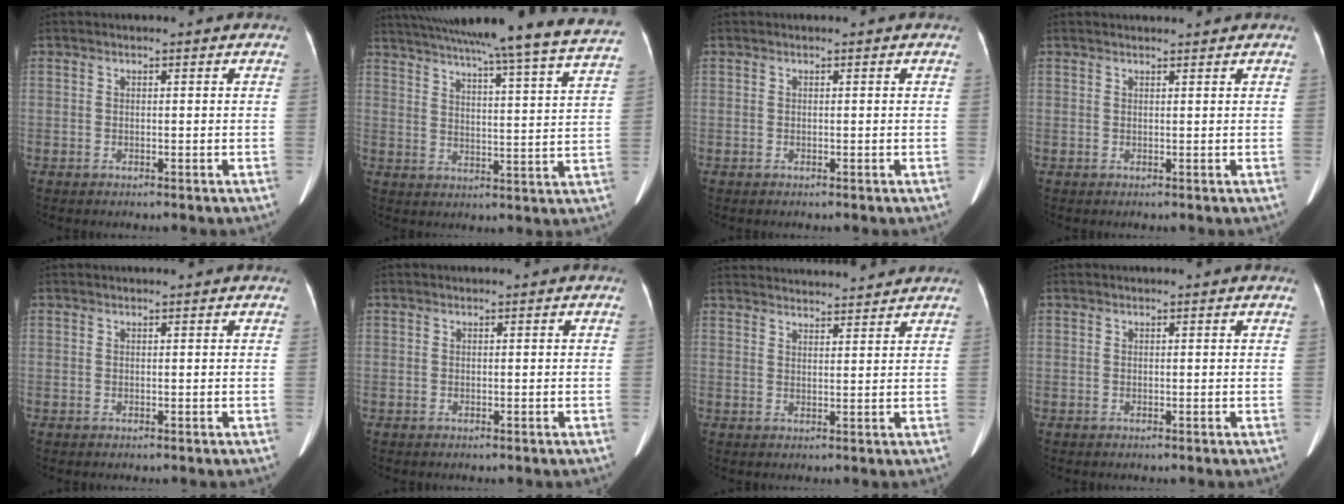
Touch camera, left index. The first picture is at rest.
{"total": 29.9, "force": [26.9, -0.6, 13.1], "torque": [-0.216, -0.062, 0.340]}
{"total": 0.0}
{"total": 3.4, "force": [3.3, 0.2, 0.8], "torque": [-0.010, 0.020, 0.042]}
{"total": 1.6, "force": [1.5, 0.2, 0.5], "torque": [-0.011, 0.021, 0.018]}
{"total": 0.0}
{"total": 13.2, "force": [12.7, 1.4, 3.3], "torque": [-0.050, 0.037, 0.175]}
{"total": 0.7, "force": [0.7, 0.0, 0.2], "torque": [-0.009, 0.003, 0.006]}